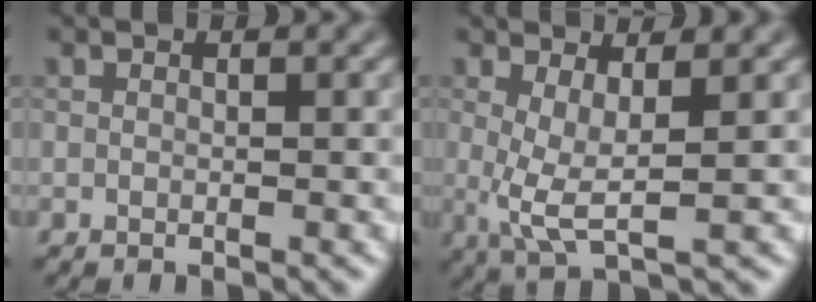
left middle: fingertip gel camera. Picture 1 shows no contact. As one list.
[{"total": 4.0, "force": [0.7, 1.1, 3.8], "torque": [-0.076, -0.006, 0.012]}]